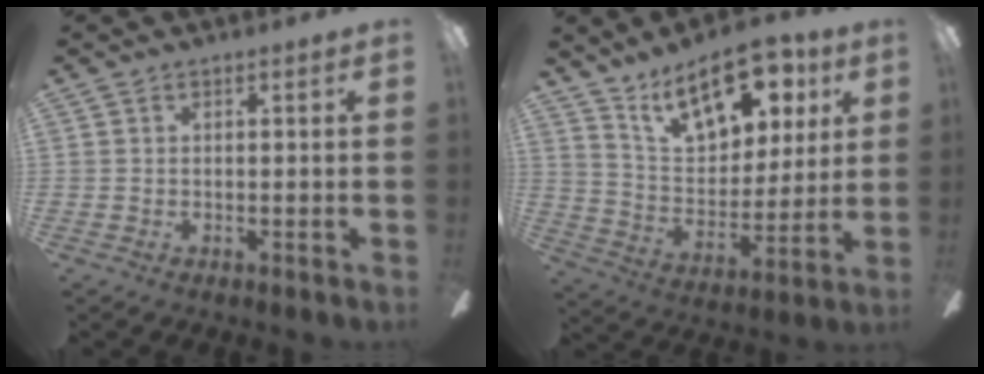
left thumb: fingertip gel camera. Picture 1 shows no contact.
{"total": 18.5, "force": [11.6, 9.5, 10.8], "torque": [-0.165, -0.056, 0.204]}